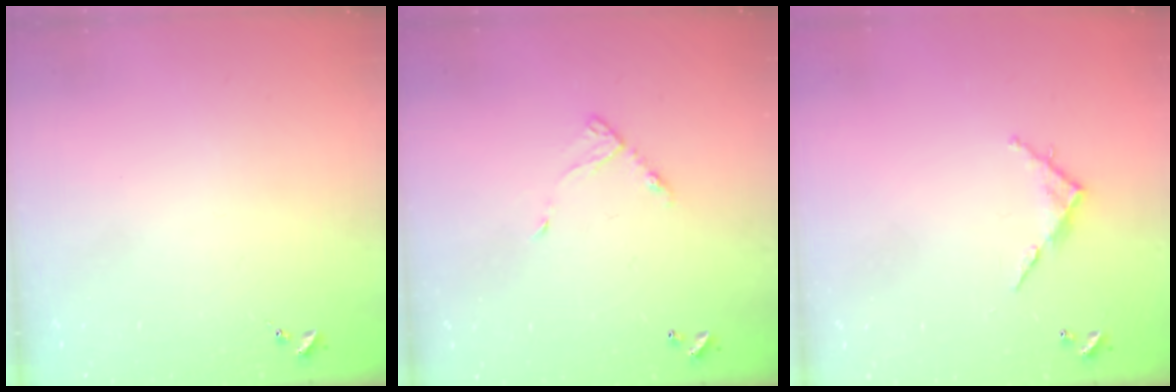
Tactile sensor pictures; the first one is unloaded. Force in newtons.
{"total": 7.3, "press": 7.3, "slide": 0.6}
{"total": 5.7, "press": 5.7, "slide": 0.4}